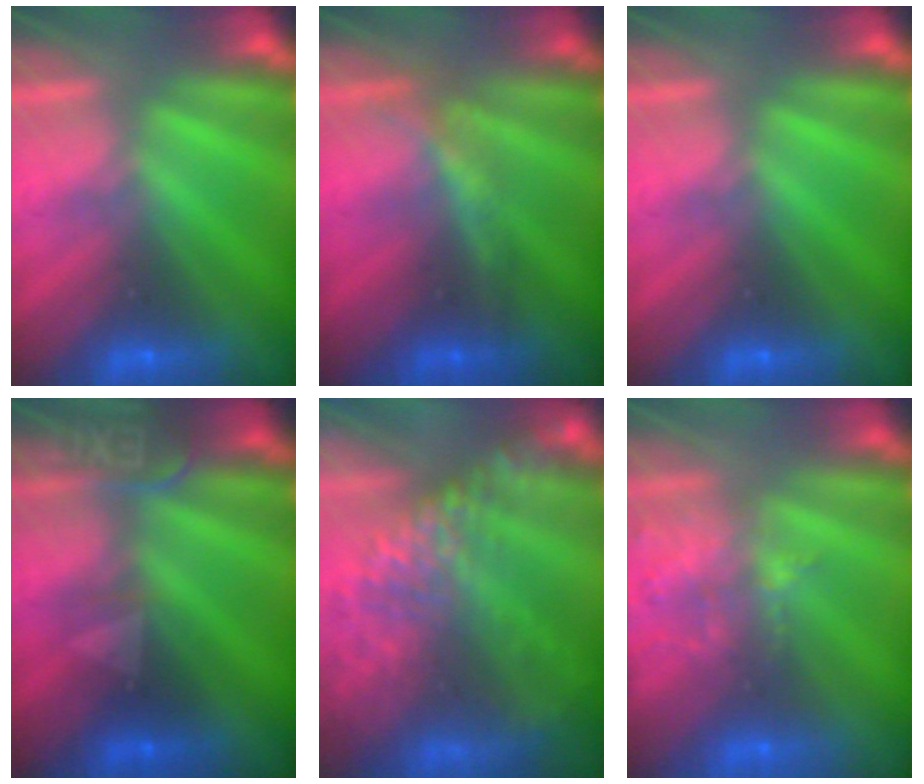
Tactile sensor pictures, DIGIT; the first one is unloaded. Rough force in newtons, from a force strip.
{"total": 1.6}
{"total": 0.0}
{"total": 2.4}
{"total": 8.3}
{"total": 2.0}